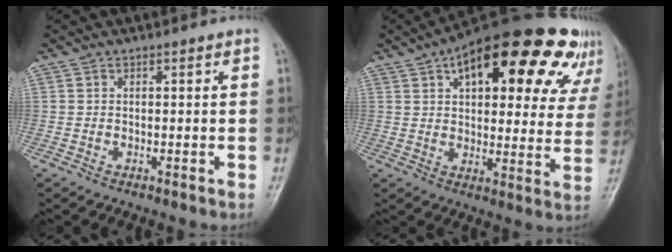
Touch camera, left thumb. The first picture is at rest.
{"total": 27.1, "force": [14.2, 11.8, 19.8], "torque": [-0.240, 0.006, 0.192]}